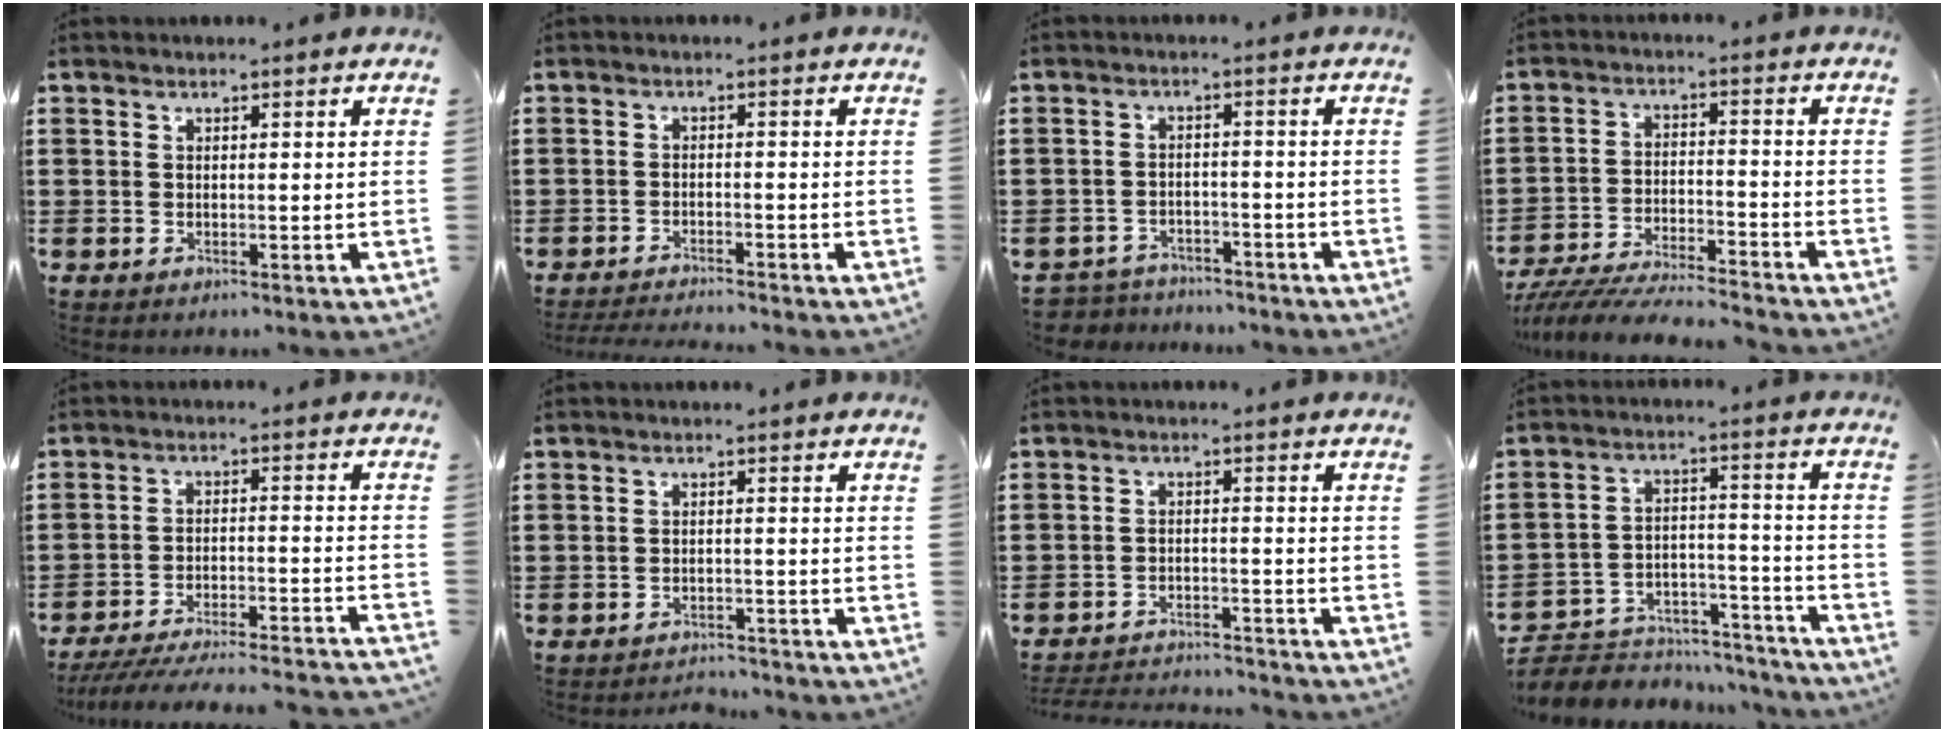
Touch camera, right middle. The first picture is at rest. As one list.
[{"total": 2.4, "force": [-2.4, -0.1, 0.3], "torque": [-0.007, -0.001, -0.048]}, {"total": 3.5, "force": [-3.5, 0.5, -0.3], "torque": [-0.011, -0.003, -0.079]}, {"total": 6.6, "force": [-6.4, 0.4, 1.8], "torque": [-0.036, 0.000, -0.125]}, {"total": 6.2, "force": [-5.9, -0.1, 1.9], "torque": [-0.040, -0.008, -0.116]}, {"total": 1.9, "force": [-1.9, 0.2, 0.0], "torque": [-0.008, 0.000, -0.042]}, {"total": 3.4, "force": [-3.4, 0.3, 0.0], "torque": [-0.007, 0.002, -0.074]}, {"total": 5.9, "force": [-5.5, 1.9, 0.6], "torque": [-0.016, 0.014, -0.113]}]